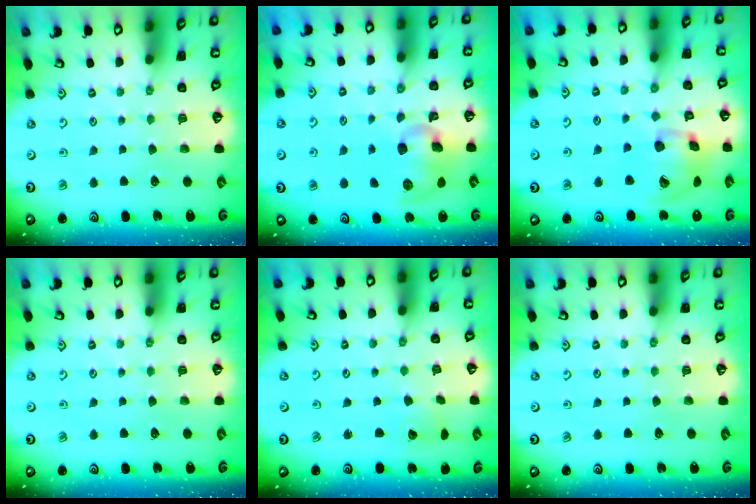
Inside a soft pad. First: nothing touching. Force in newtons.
{"total": 11.0, "press": 10.9, "slide": 1.7}
{"total": 15.7, "press": 15.5, "slide": 2.2}
{"total": 0.0}
{"total": 2.2, "press": 2.2, "slide": 0.1}
{"total": 0.0}